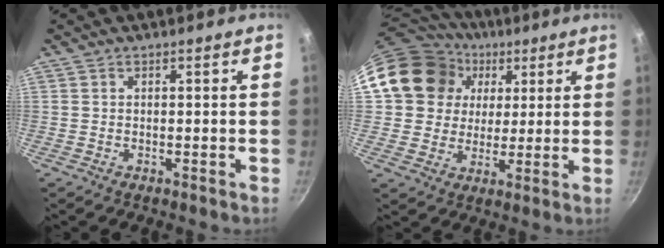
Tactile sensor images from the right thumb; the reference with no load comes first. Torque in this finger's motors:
{"motor_torque": [-0.87, 1.26, 0.48, -0.44, 0.15]}